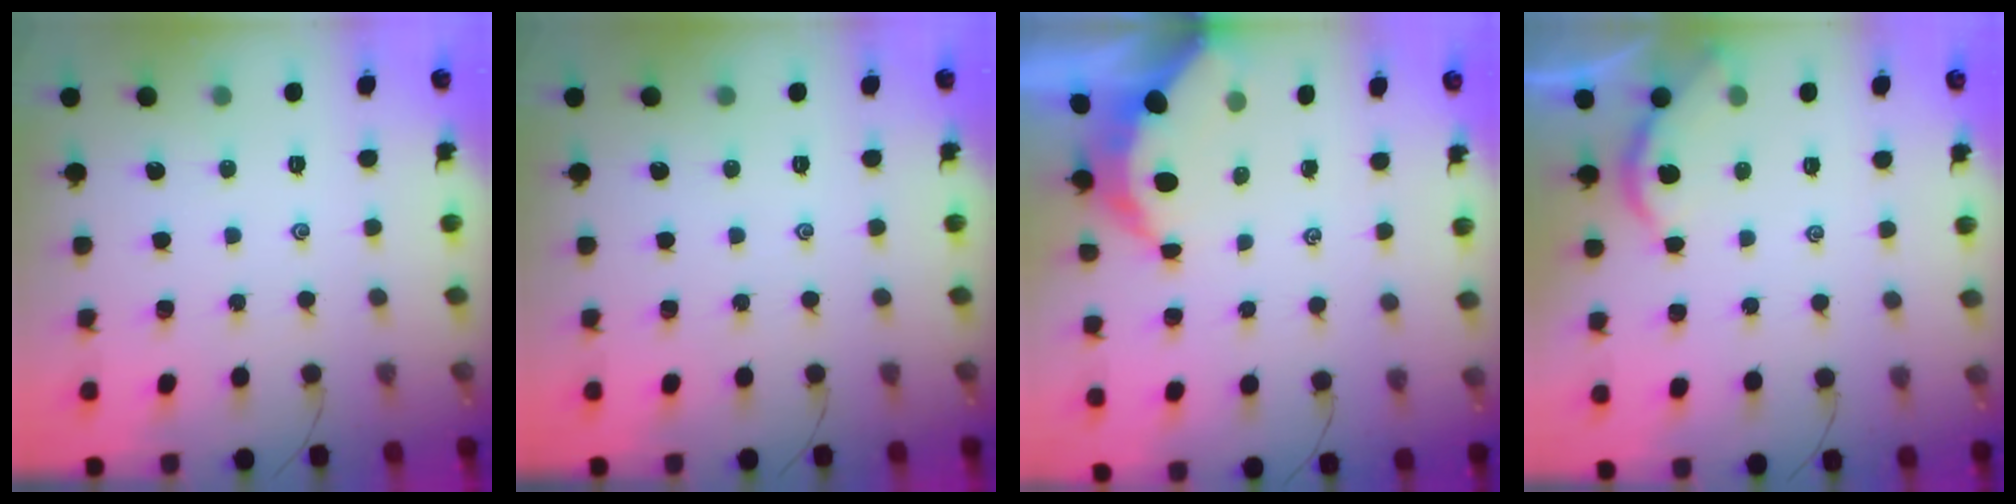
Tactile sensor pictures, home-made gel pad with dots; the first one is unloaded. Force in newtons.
{"total": 0.0}
{"total": 5.2, "press": 5.1, "slide": 0.7}
{"total": 2.4, "press": 2.3, "slide": 0.5}